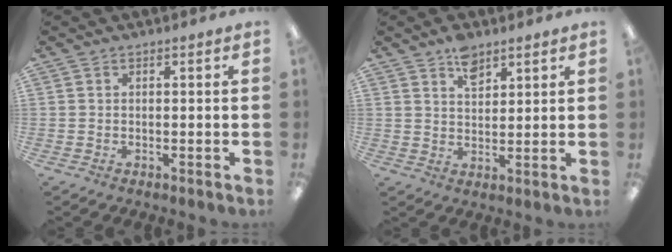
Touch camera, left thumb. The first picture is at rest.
{"total": 5.5, "force": [3.9, 2.8, 2.7], "torque": [-0.030, -0.021, 0.066]}